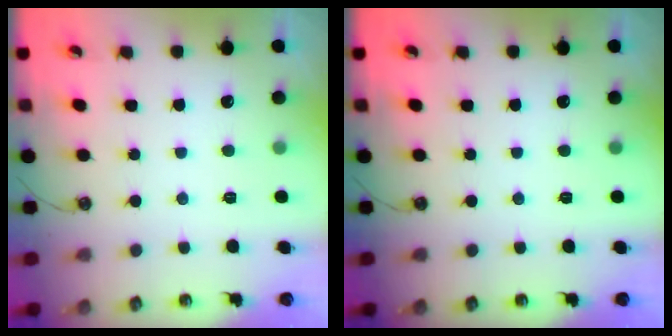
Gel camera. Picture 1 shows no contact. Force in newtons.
{"total": 0.0}